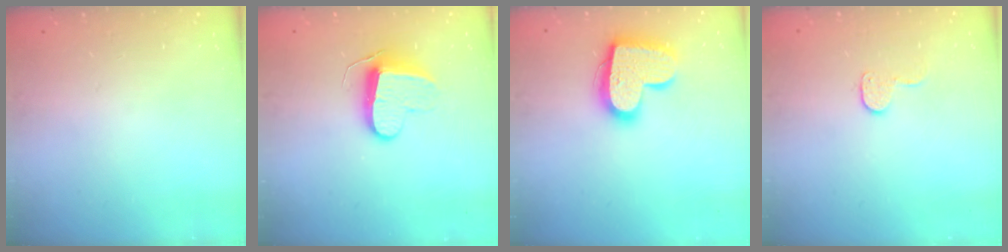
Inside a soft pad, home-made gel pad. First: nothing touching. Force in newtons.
{"total": 9.7, "press": 9.7, "slide": 0.2}
{"total": 17.3, "press": 17.3, "slide": 1.1}
{"total": 6.4, "press": 6.4, "slide": 0.4}